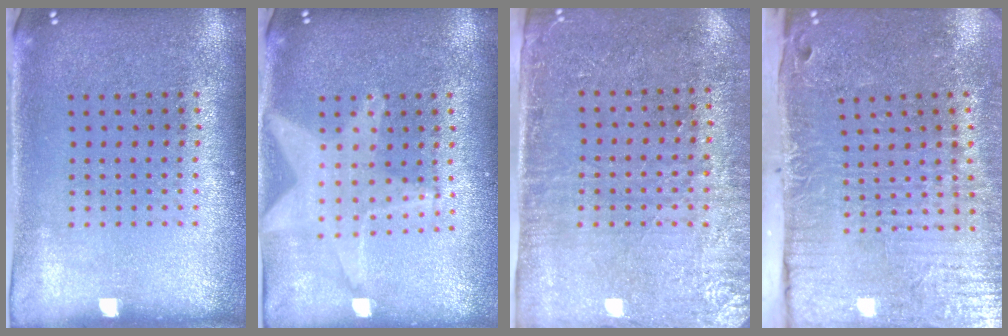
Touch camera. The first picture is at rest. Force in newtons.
{"total": 1.8, "press": 1.6, "slide": 0.9}
{"total": 3.0, "press": 2.6, "slide": 1.4}
{"total": 5.2, "press": 4.2, "slide": 3.0}